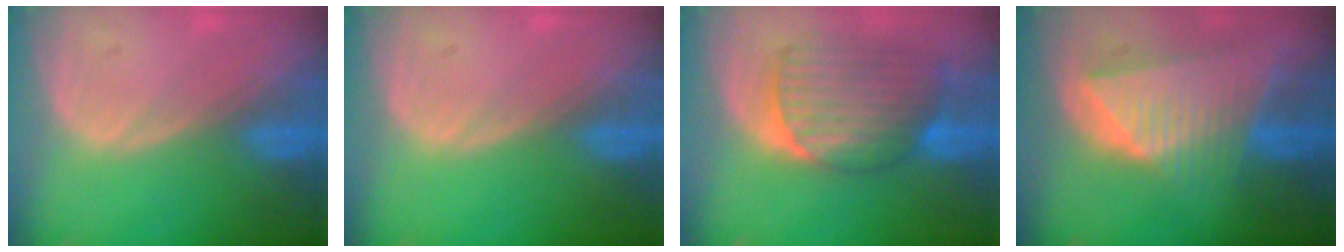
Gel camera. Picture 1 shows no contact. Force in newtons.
{"total": 0.0}
{"total": 8.3, "press": 8.1, "slide": 1.9}
{"total": 9.1, "press": 8.1, "slide": 4.1}